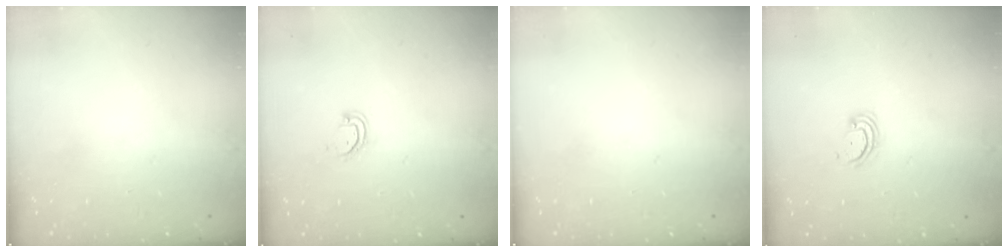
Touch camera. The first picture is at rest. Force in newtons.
{"total": 3.1, "press": 3.1, "slide": 0.4}
{"total": 0.0}
{"total": 2.9, "press": 2.8, "slide": 0.4}